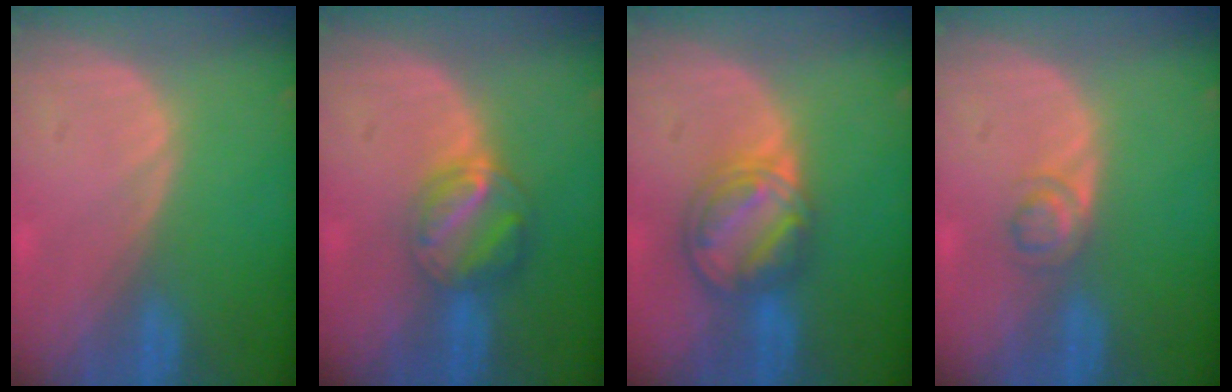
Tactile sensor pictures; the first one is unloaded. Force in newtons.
{"total": 6.4, "press": 5.6, "slide": 3.1}
{"total": 8.0, "press": 6.9, "slide": 4.0}
{"total": 2.7, "press": 2.7, "slide": 0.2}